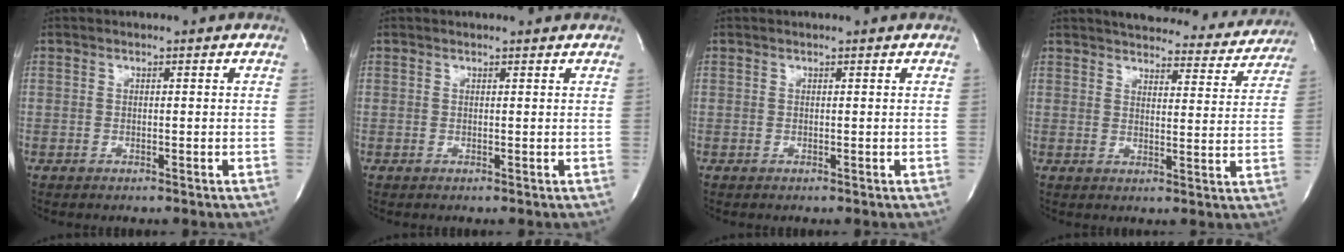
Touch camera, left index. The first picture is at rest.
{"total": 2.1, "force": [2.1, 0.2, 0.4], "torque": [-0.010, 0.009, 0.021]}
{"total": 1.3, "force": [1.2, 0.0, 0.3], "torque": [-0.010, 0.007, 0.014]}
{"total": 20.2, "force": [18.8, 5.0, 5.4], "torque": [-0.066, -0.026, 0.220]}